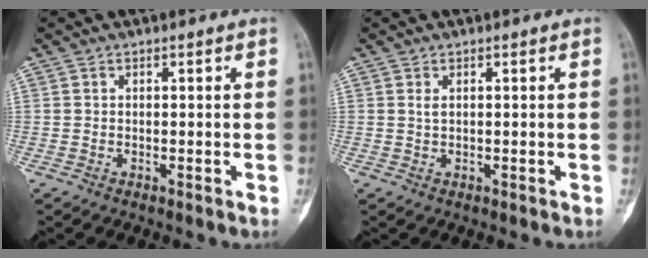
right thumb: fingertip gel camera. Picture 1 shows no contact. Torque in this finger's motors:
{"motor_torque": [0.27, 0.41, 0.06, -0.20, 0.13]}